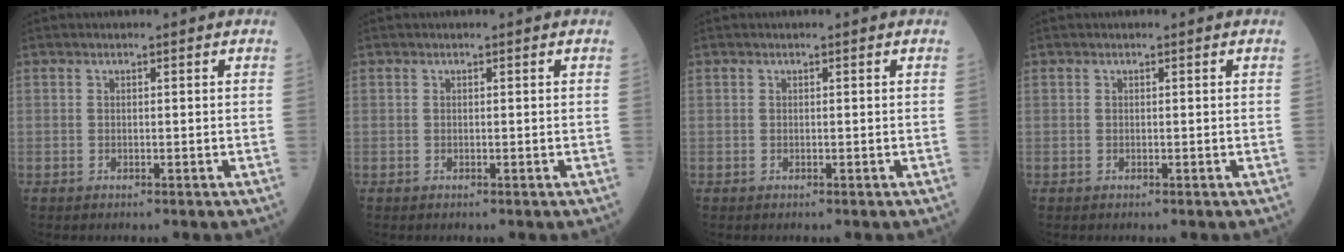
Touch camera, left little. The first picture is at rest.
{"total": 0.0}
{"total": 0.0}
{"total": 0.0}